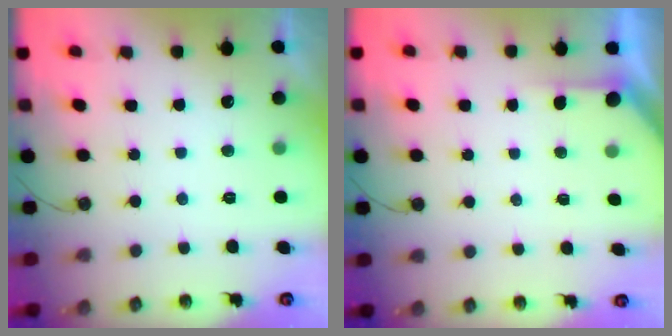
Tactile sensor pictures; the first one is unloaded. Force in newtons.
{"total": 1.2, "press": 1.2, "slide": 0.1}